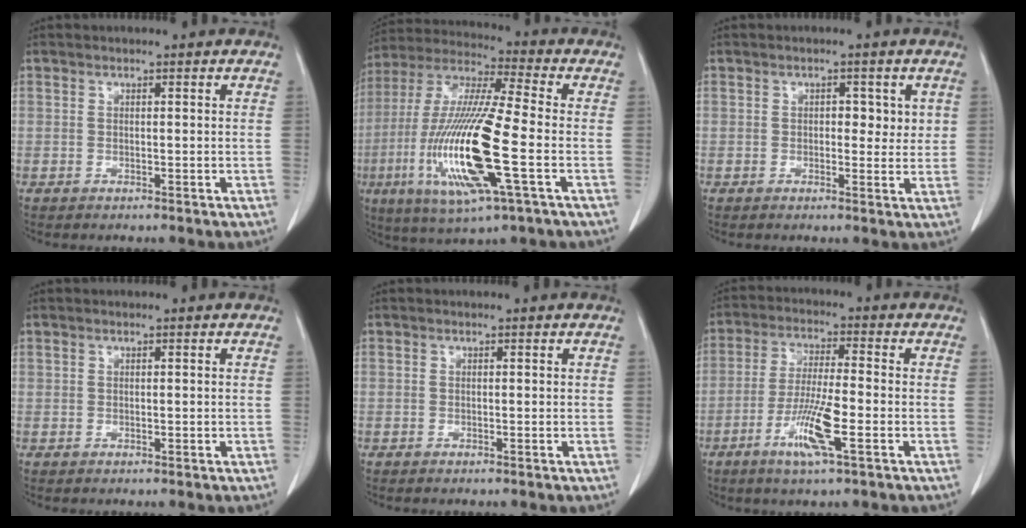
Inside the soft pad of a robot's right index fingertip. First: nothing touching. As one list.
[{"total": 19.6, "force": [-4.6, 1.6, 19.0], "torque": [-0.402, -0.021, -0.084]}, {"total": 3.6, "force": [0.8, 2.1, 2.8], "torque": [-0.025, 0.001, 0.008]}, {"total": 2.0, "force": [1.5, 1.2, 0.1], "torque": [0.004, 0.007, 0.033]}, {"total": 0.0}, {"total": 8.8, "force": [-3.6, 0.5, 8.0], "torque": [-0.157, -0.012, -0.067]}]